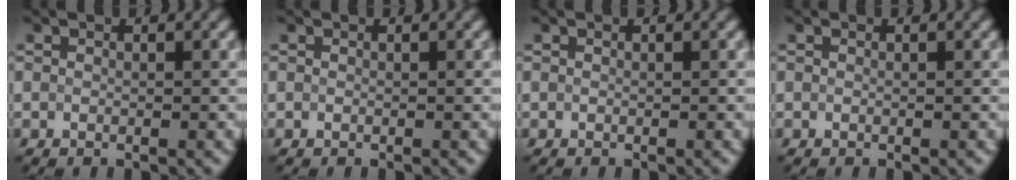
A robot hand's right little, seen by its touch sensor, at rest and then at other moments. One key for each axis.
{"total": 0.0}
{"total": 0.0}
{"total": 0.0}